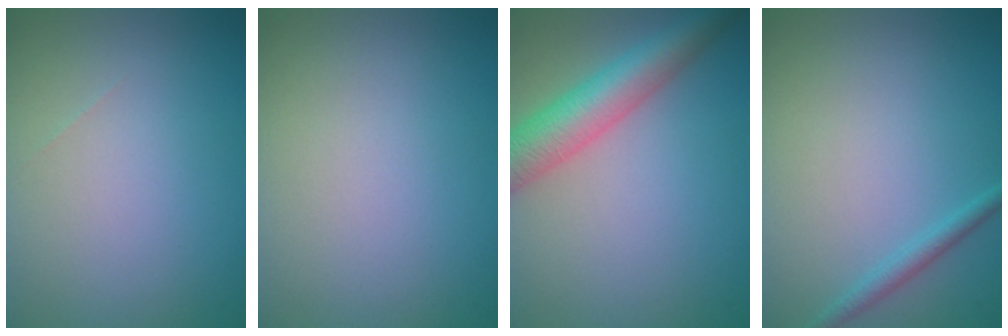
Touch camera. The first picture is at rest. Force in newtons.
{"total": 0.0}
{"total": 5.6, "press": 5.6, "slide": 0.2}
{"total": 1.5, "press": 1.5, "slide": 0.1}